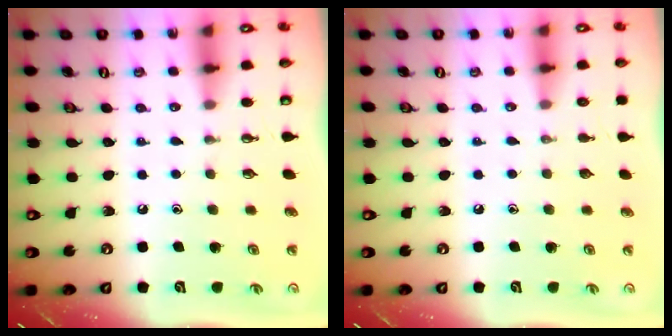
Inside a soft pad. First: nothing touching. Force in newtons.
{"total": 0.0}